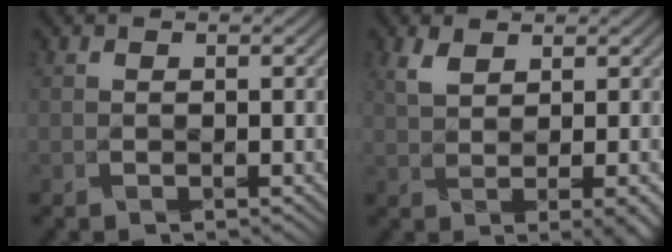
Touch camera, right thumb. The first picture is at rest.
{"total": 3.5, "force": [1.5, 1.2, 2.9], "torque": [-0.063, 0.007, 0.030]}